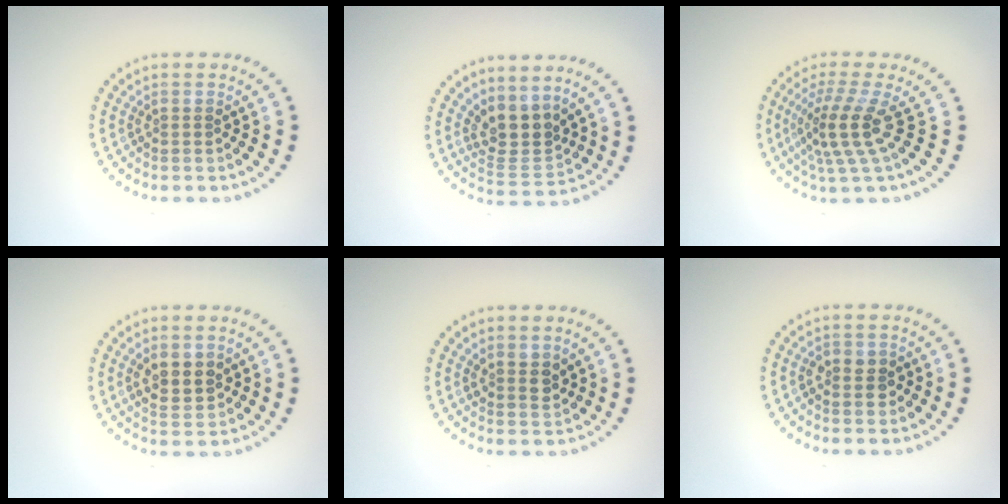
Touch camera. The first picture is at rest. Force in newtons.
{"total": 3.3, "press": 2.5, "slide": 2.1}
{"total": 4.0, "press": 2.7, "slide": 2.9}
{"total": 3.0, "press": 2.9, "slide": 0.6}
{"total": 1.8, "press": 1.6, "slide": 0.9}
{"total": 1.9, "press": 1.9, "slide": 0.3}